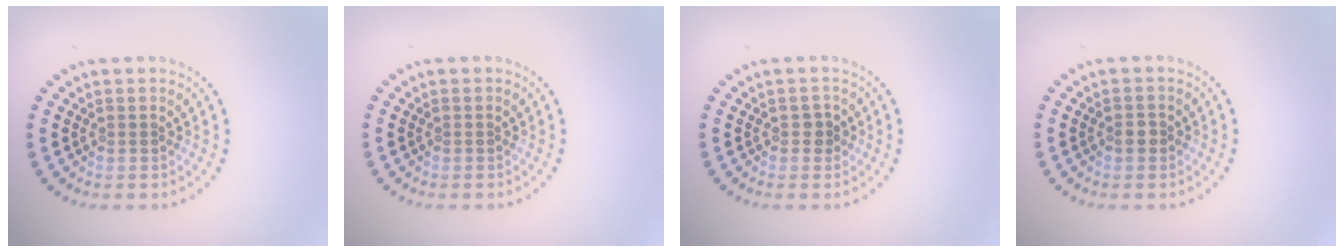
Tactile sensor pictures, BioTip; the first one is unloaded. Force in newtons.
{"total": 0.0}
{"total": 0.9, "press": 0.8, "slide": 0.4}
{"total": 1.1, "press": 1.0, "slide": 0.4}